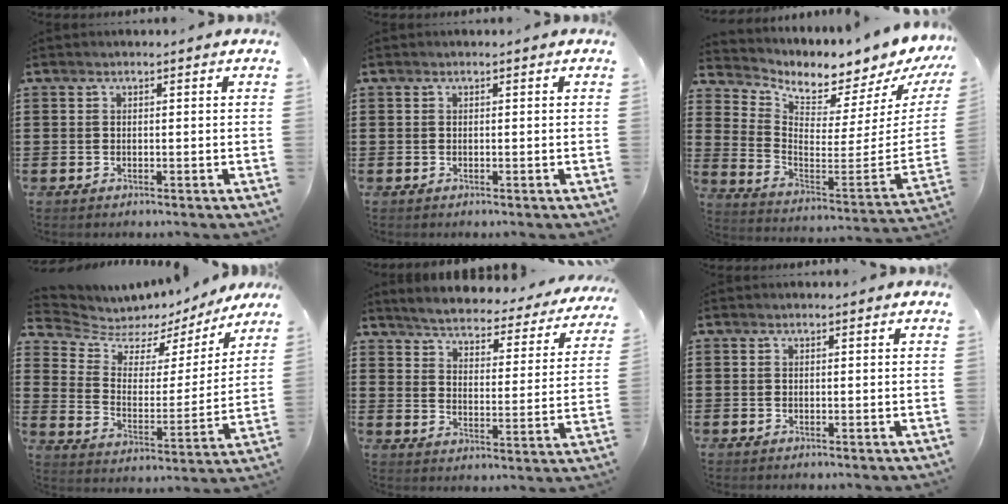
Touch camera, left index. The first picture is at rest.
{"total": 0.0}
{"total": 3.9, "force": [3.8, 0.5, 0.8], "torque": [-0.037, -0.066, 0.059]}
{"total": 5.5, "force": [4.9, 2.4, 1.0], "torque": [-0.048, -0.042, 0.078]}
{"total": 3.4, "force": [3.3, 0.0, 0.5], "torque": [-0.032, -0.031, 0.048]}
{"total": 0.0}